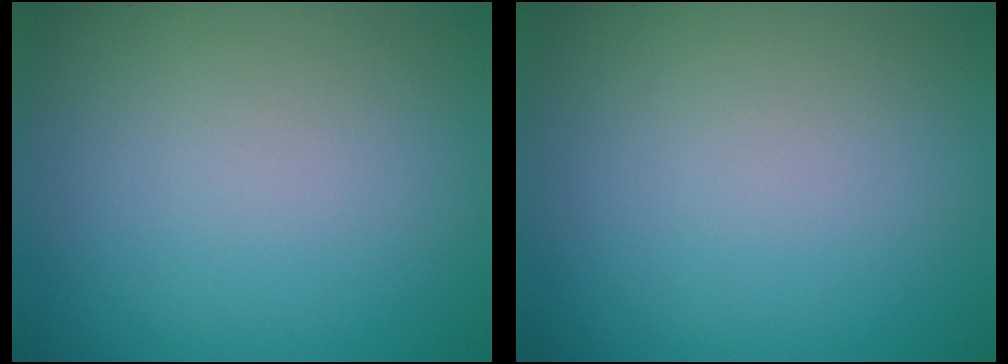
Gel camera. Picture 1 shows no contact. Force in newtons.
{"total": 0.0}